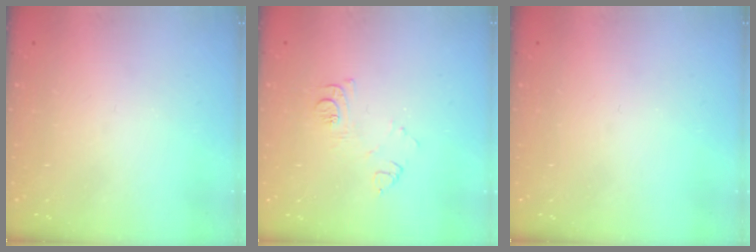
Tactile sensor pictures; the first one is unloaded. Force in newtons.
{"total": 7.2, "press": 7.2, "slide": 0.7}
{"total": 0.0}